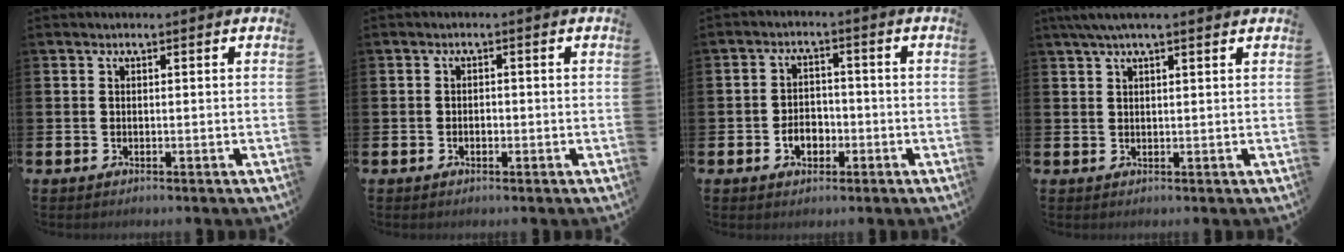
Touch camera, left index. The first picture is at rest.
{"total": 0.9, "force": [-0.4, 0.7, 0.4], "torque": [-0.007, 0.002, -0.009]}
{"total": 3.6, "force": [-1.3, 2.6, 2.0], "torque": [-0.024, -0.002, -0.032]}
{"total": 3.4, "force": [2.5, 0.5, 2.1], "torque": [-0.042, 0.001, 0.045]}